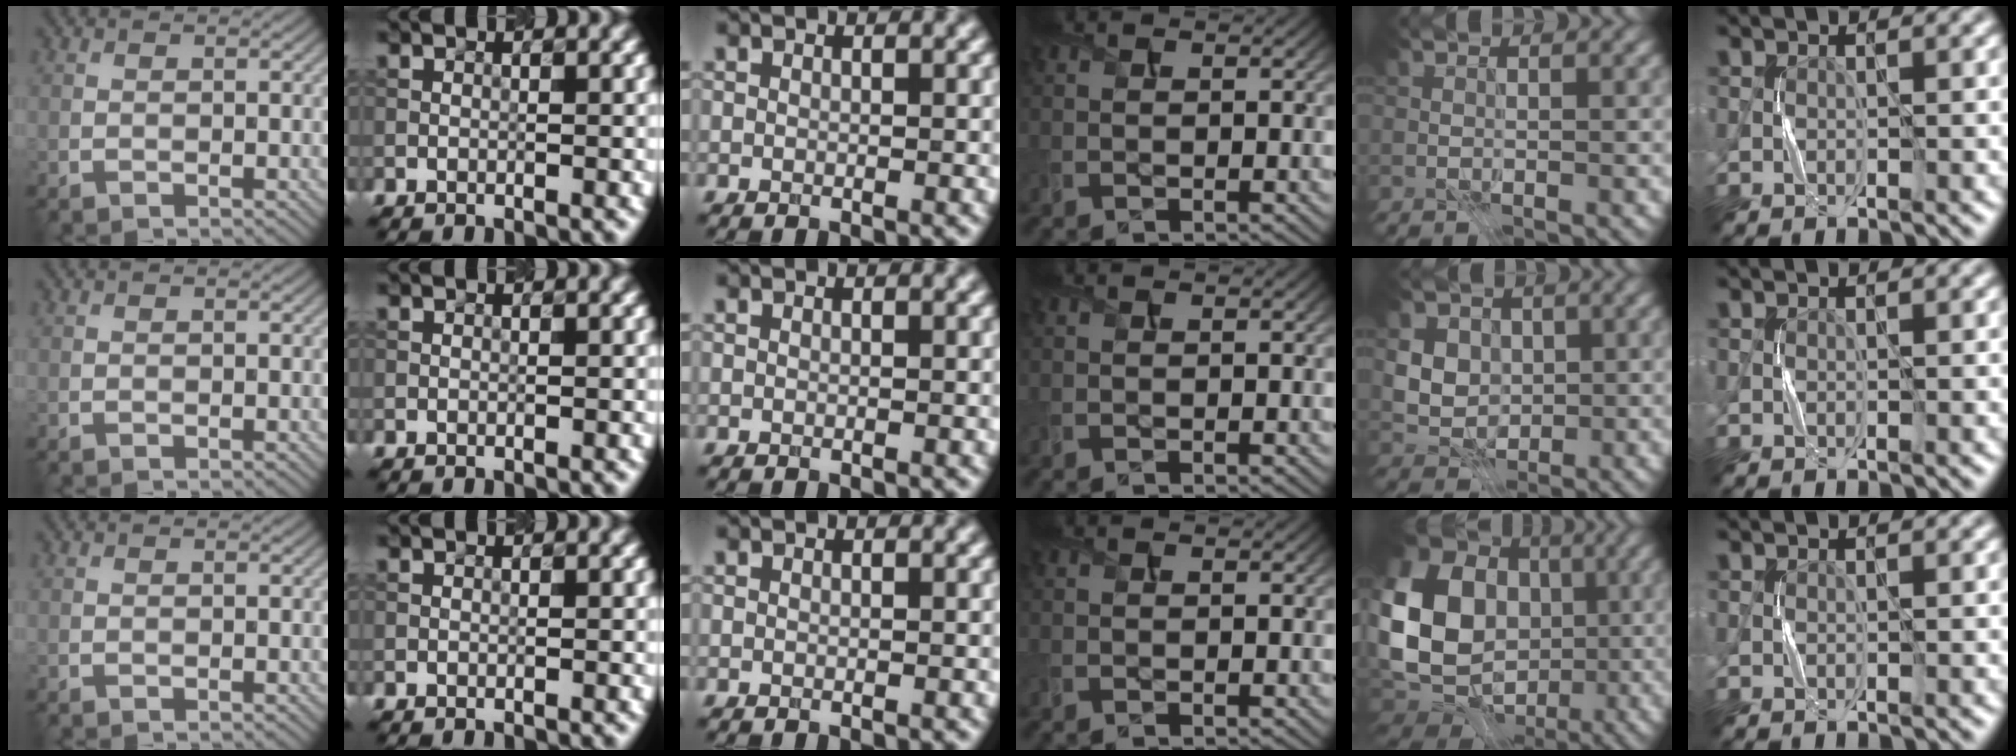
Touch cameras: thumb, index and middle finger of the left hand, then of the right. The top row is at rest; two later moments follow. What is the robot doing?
{"motion": "press", "object": "sticker"}